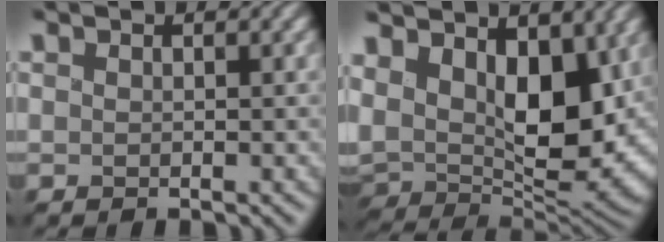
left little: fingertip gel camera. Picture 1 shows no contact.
{"total": 12.4, "force": [3.7, 7.6, 9.1], "torque": [-0.185, -0.015, 0.066]}